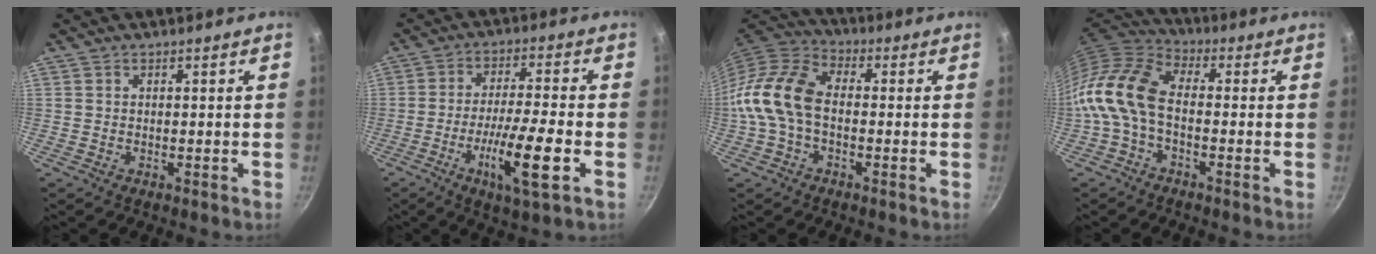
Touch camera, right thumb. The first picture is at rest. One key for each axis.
{"total": 12.2, "fx": -4.1, "fy": 1.8, "fz": 11.4, "tx": -0.204, "ty": 0.013, "tz": -0.075}
{"total": 13.3, "fx": -1.5, "fy": 8.5, "fz": 10.2, "tx": -0.192, "ty": 0.039, "tz": -0.050}
{"total": 11.8, "fx": -2.7, "fy": 7.0, "fz": 9.2, "tx": -0.183, "ty": 0.039, "tz": -0.072}